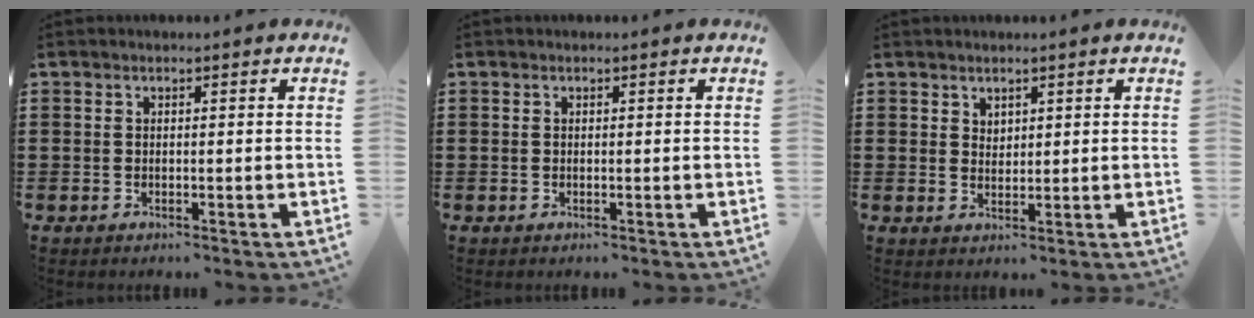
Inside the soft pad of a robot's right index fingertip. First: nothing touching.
{"total": 0.0}
{"total": 1.8, "force": [1.5, 1.0, 0.1], "torque": [-0.003, 0.003, 0.029]}